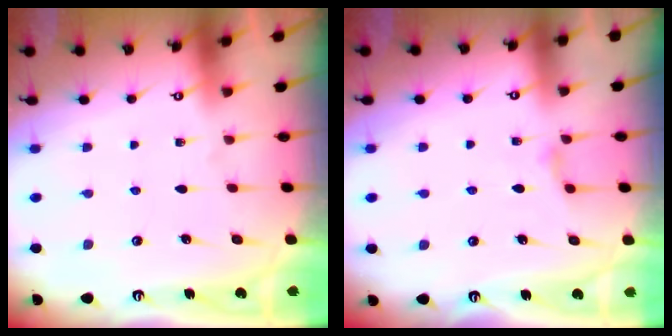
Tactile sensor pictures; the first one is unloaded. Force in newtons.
{"total": 2.3, "press": 2.3, "slide": 0.4}